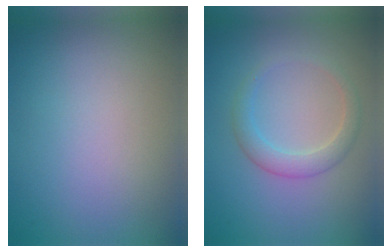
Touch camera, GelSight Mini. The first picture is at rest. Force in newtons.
{"total": 2.2, "press": 2.2, "slide": 0.1}